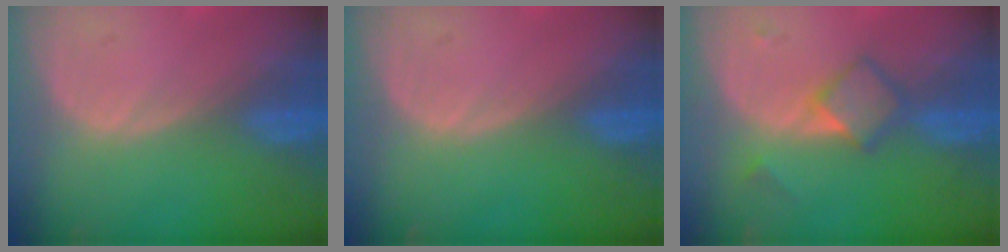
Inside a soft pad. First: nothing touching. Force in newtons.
{"total": 0.0}
{"total": 4.7, "press": 4.6, "slide": 0.6}